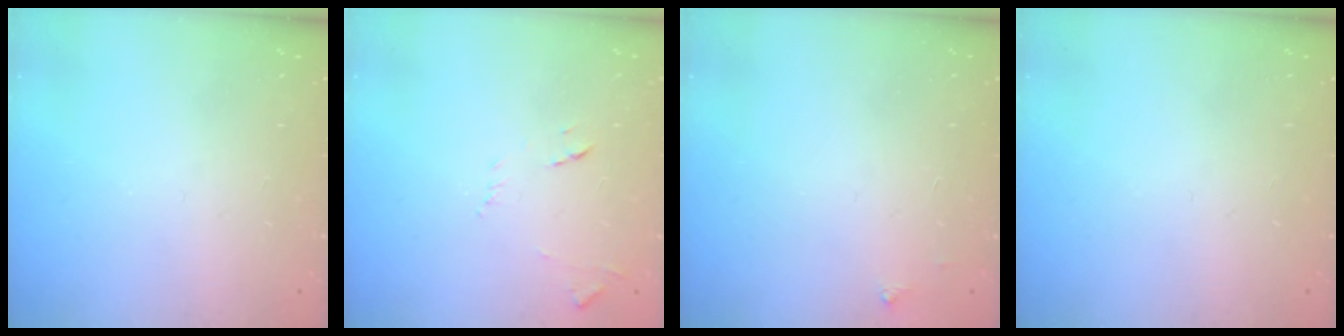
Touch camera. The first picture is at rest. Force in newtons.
{"total": 7.8, "press": 7.8, "slide": 0.6}
{"total": 2.5, "press": 2.5, "slide": 0.4}
{"total": 0.0}